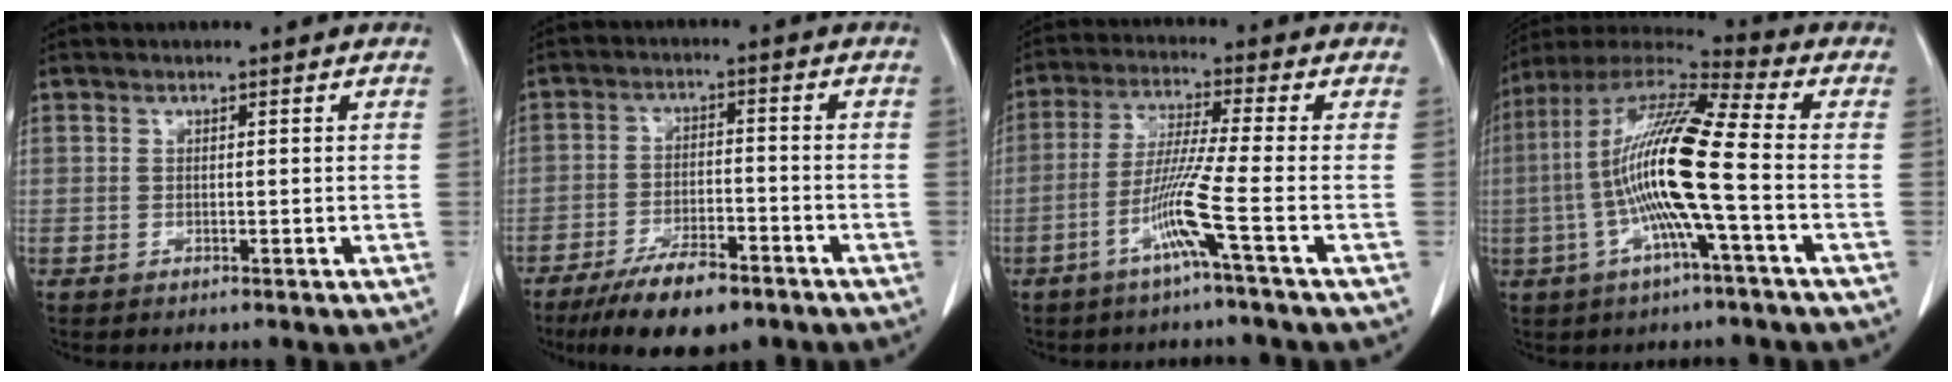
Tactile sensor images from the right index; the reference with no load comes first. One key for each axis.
{"total": 9.9, "fx": -7.1, "fy": 3.1, "fz": 6.1, "tx": -0.105, "ty": -0.012, "tz": -0.120}
{"total": 7.8, "fx": -3.4, "fy": -2.1, "fz": 6.7, "tx": -0.131, "ty": -0.009, "tz": -0.073}
{"total": 15.2, "fx": -2.3, "fy": 0.1, "fz": 15.0, "tx": -0.296, "ty": 0.013, "tz": -0.056}